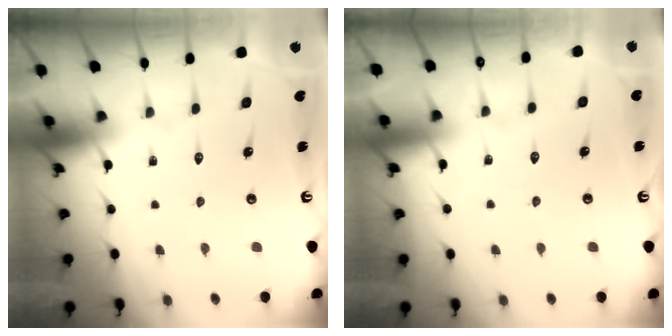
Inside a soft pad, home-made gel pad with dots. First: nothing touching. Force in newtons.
{"total": 4.8, "press": 4.7, "slide": 0.5}